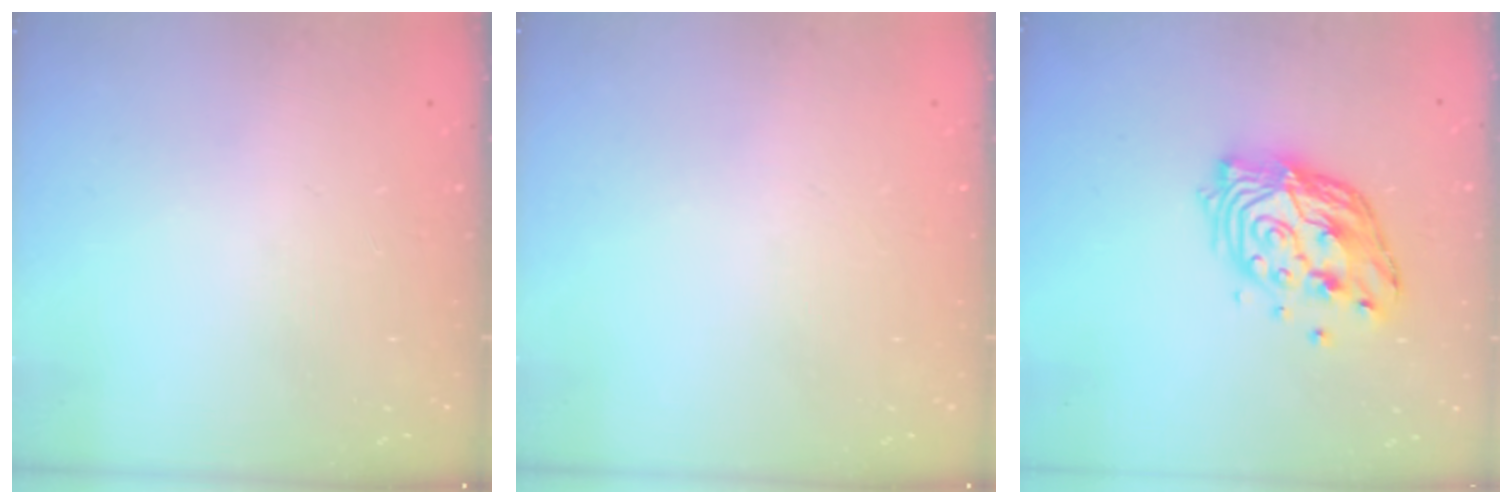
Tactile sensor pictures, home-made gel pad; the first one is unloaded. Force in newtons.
{"total": 0.0}
{"total": 14.3, "press": 14.2, "slide": 1.2}